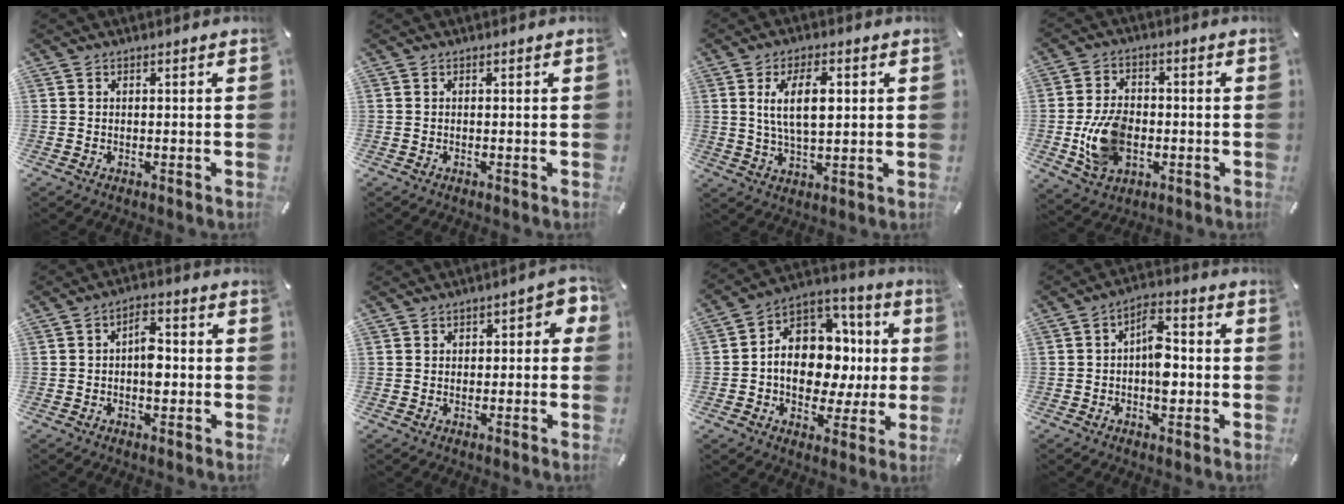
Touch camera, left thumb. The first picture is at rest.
{"total": 0.0}
{"total": 9.7, "force": [2.3, 4.5, 8.3], "torque": [-0.157, -0.003, 0.031]}
{"total": 11.9, "force": [-2.2, 8.4, 8.1], "torque": [-0.161, 0.002, -0.037]}
{"total": 5.3, "force": [-0.6, 3.1, 4.3], "torque": [-0.055, 0.004, -0.015]}
{"total": 3.5, "force": [0.0, 2.5, 2.5], "torque": [-0.022, 0.003, -0.006]}
{"total": 14.7, "force": [-0.6, 11.8, 8.7], "torque": [-0.134, -0.012, -0.001]}
{"total": 7.8, "force": [-1.0, 4.5, 6.3], "torque": [-0.076, 0.008, -0.020]}